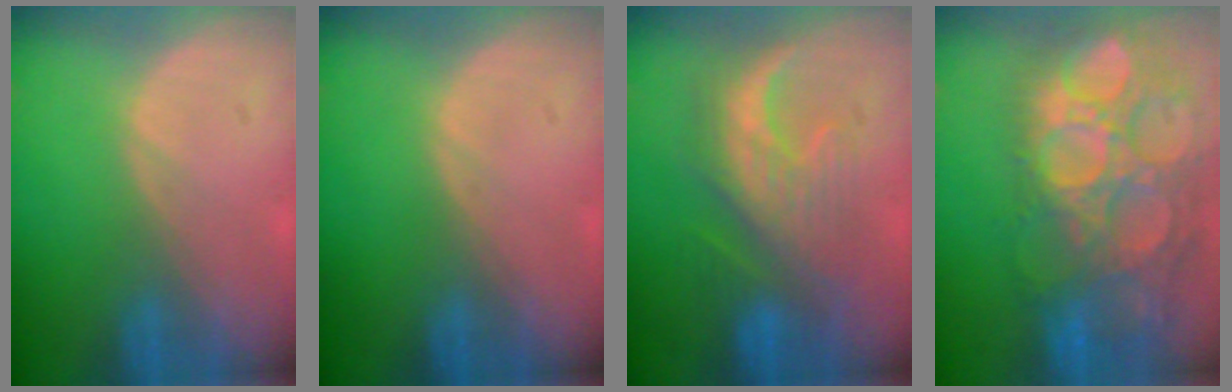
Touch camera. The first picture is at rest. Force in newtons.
{"total": 0.0}
{"total": 8.6, "press": 8.5, "slide": 1.0}
{"total": 15.7, "press": 12.9, "slide": 8.9}